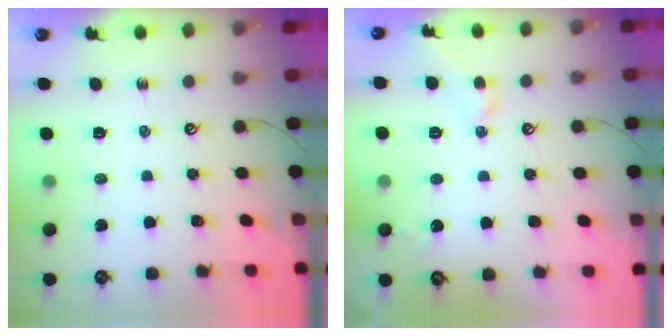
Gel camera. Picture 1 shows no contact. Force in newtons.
{"total": 1.2, "press": 0.9, "slide": 0.7}